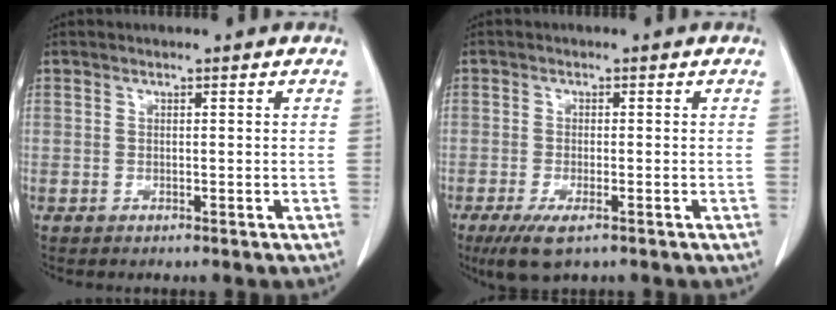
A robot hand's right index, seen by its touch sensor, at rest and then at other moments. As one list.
[{"total": 5.1, "force": [-3.1, 1.2, 3.9], "torque": [-0.076, -0.016, -0.047]}]